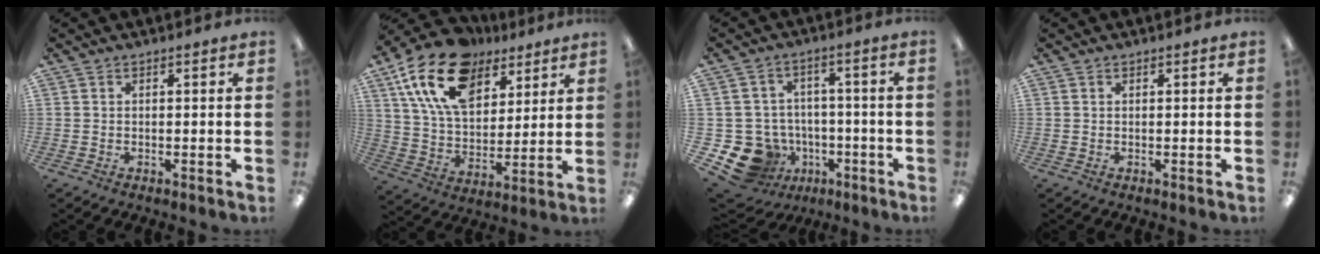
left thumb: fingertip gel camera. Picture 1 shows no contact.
{"total": 20.1, "force": [11.5, 12.0, 11.4], "torque": [-0.219, -0.042, 0.208]}
{"total": 12.5, "force": [-5.8, 10.3, 4.2], "torque": [-0.099, 0.035, -0.087]}
{"total": 0.0}